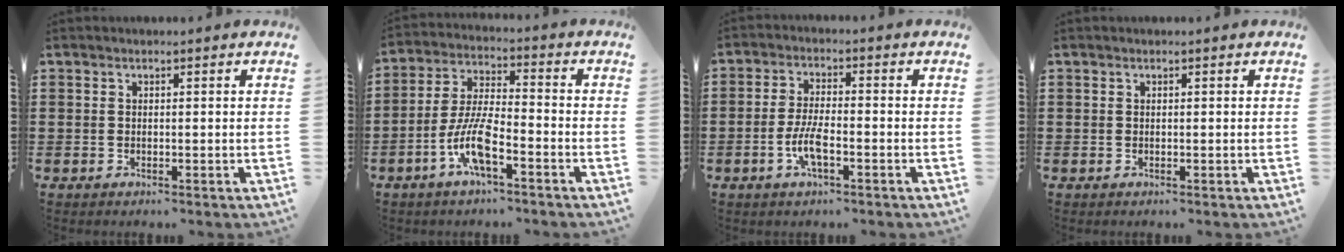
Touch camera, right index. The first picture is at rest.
{"total": 8.4, "force": [-4.3, 2.0, 7.0], "torque": [-0.160, -0.007, -0.086]}
{"total": 5.0, "force": [-1.9, 1.5, 4.4], "torque": [-0.101, -0.003, -0.042]}
{"total": 0.0}